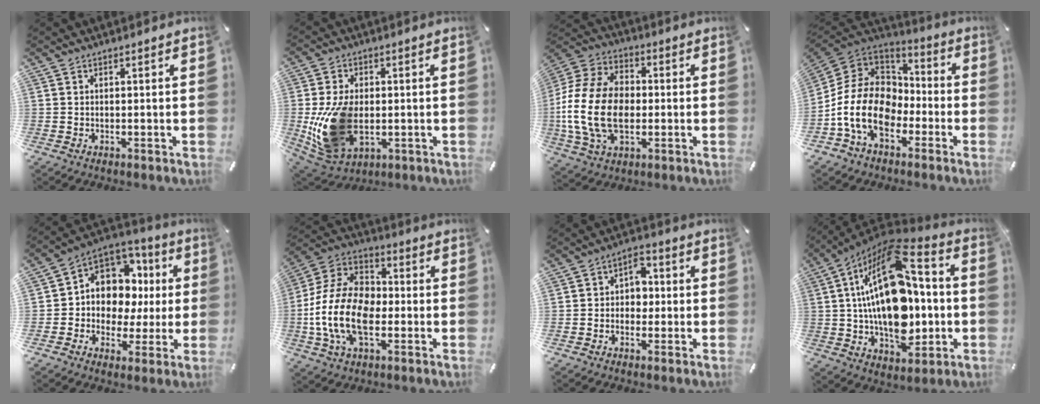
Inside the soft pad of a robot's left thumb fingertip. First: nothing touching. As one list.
[{"total": 17.2, "force": [-1.7, 11.7, 12.5], "torque": [-0.271, -0.004, -0.026]}, {"total": 19.2, "force": [-2.6, 13.5, 13.5], "torque": [-0.308, 0.013, -0.048]}, {"total": 17.2, "force": [-5.9, 12.5, 10.2], "torque": [-0.224, 0.030, -0.100]}, {"total": 10.4, "force": [2.6, 9.5, 3.4], "torque": [-0.064, -0.033, 0.057]}, {"total": 17.2, "force": [-4.5, 11.5, 12.0], "torque": [-0.272, 0.021, -0.084]}, {"total": 5.3, "force": [-0.3, 4.3, 3.2], "torque": [-0.042, 0.002, -0.012]}, {"total": 26.6, "force": [2.5, 15.6, 21.4], "torque": [-0.383, -0.022, 0.043]}]